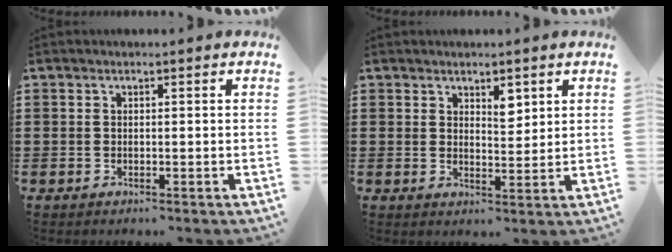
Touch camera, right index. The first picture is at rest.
{"total": 3.2, "force": [2.2, 1.5, 1.6], "torque": [-0.014, -0.003, 0.034]}